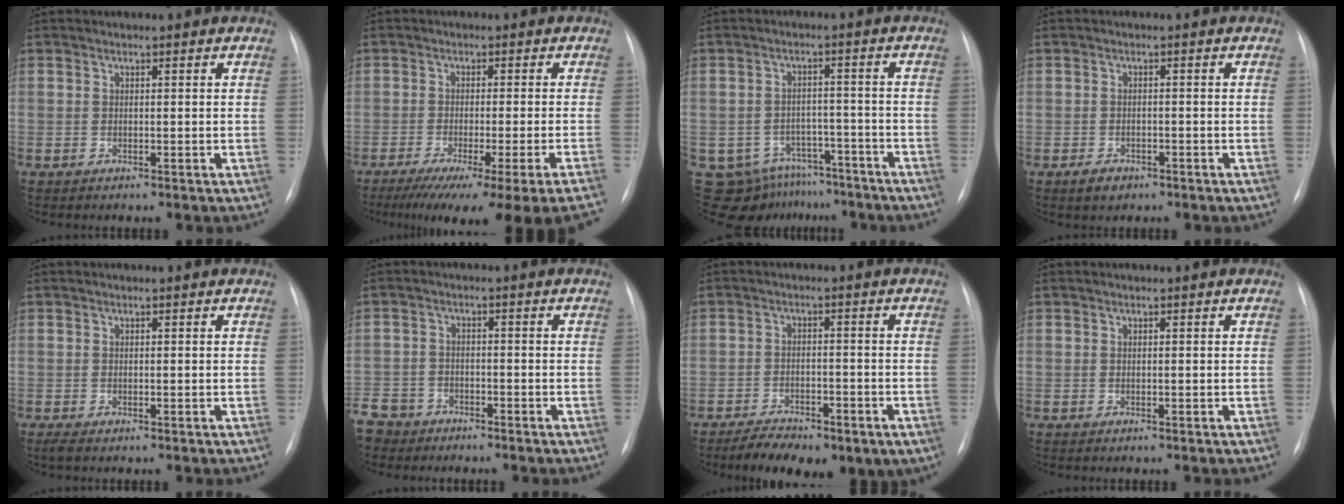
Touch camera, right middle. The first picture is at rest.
{"total": 18.2, "force": [-14.5, -1.4, 11.0], "torque": [-0.103, -0.051, -0.204]}
{"total": 11.3, "force": [-9.5, 6.0, 1.1], "torque": [-0.018, 0.026, -0.123]}
{"total": 2.5, "force": [-1.7, 1.5, 1.1], "torque": [-0.022, 0.001, -0.019]}
{"total": 1.2, "force": [-0.9, 0.3, 0.7], "torque": [-0.012, -0.003, -0.013]}
{"total": 7.3, "force": [-5.9, 4.3, 0.6], "torque": [-0.021, -0.006, -0.110]}
{"total": 11.6, "force": [-7.6, 4.9, 7.2], "torque": [-0.113, 0.005, -0.113]}
{"total": 0.0}